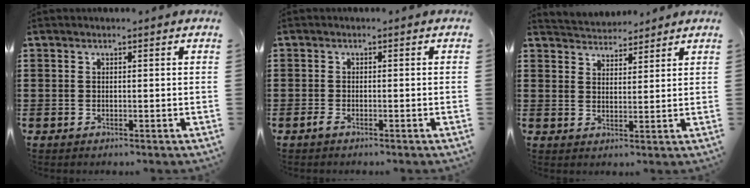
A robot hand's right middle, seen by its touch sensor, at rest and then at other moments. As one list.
[{"total": 1.2, "force": [-0.9, 0.4, 0.6], "torque": [-0.021, -0.007, -0.019]}, {"total": 3.5, "force": [3.4, 0.8, -0.4], "torque": [-0.005, -0.014, 0.065]}]